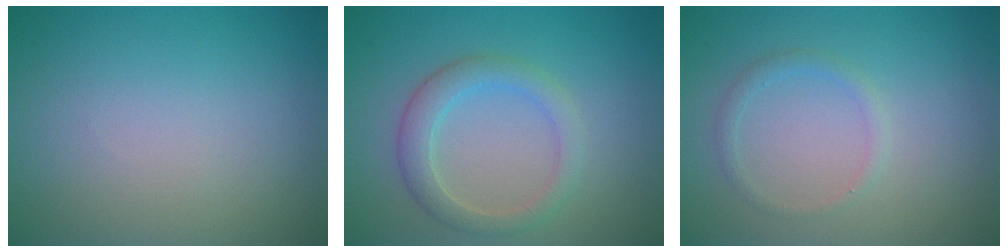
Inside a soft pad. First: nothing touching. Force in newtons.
{"total": 3.1, "press": 3.1, "slide": 0.2}
{"total": 1.2, "press": 1.2, "slide": 0.1}